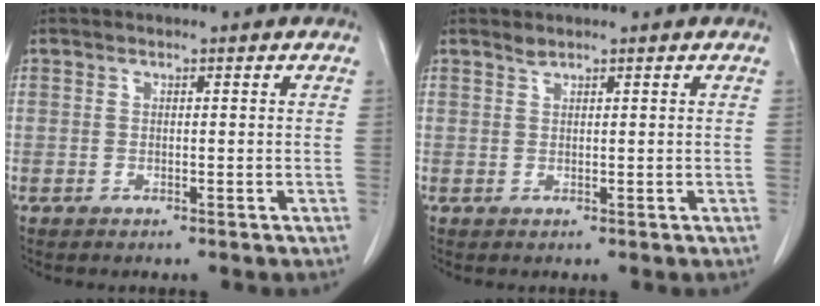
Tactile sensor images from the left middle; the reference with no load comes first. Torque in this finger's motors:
{"motor_torque": [0.07, -0.03, -0.02, 0.00]}